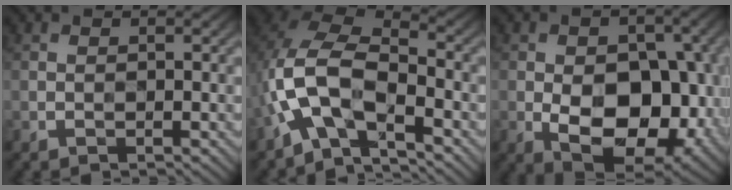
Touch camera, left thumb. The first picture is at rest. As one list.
[{"total": 10.2, "force": [-4.4, 5.1, 7.7], "torque": [-0.165, 0.008, -0.102]}, {"total": 13.9, "force": [-3.9, 8.6, 10.2], "torque": [-0.136, -0.023, -0.055]}]